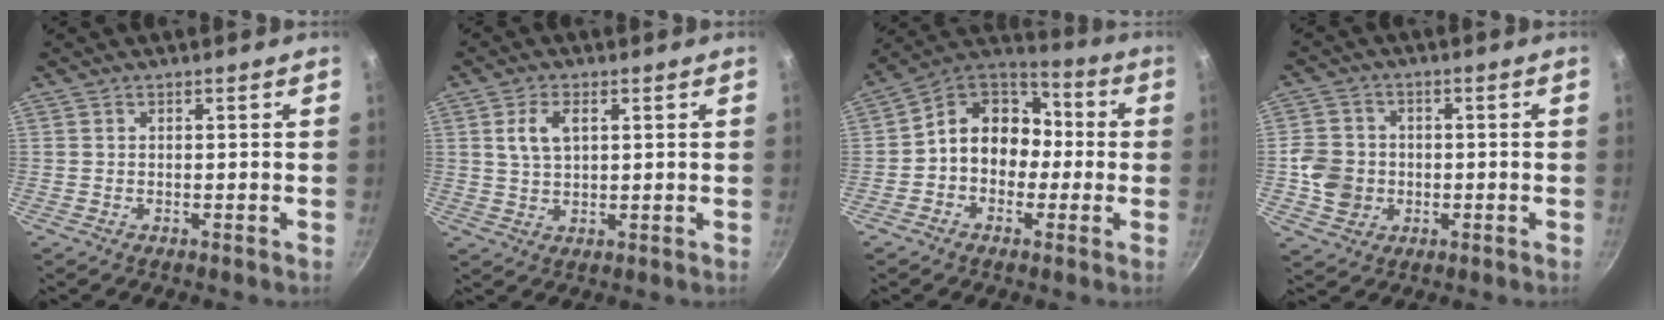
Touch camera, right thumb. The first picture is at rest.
{"total": 5.3, "force": [1.7, 2.9, 4.1], "torque": [-0.078, -0.002, 0.035]}
{"total": 13.6, "force": [-0.9, 10.6, 8.5], "torque": [-0.092, 0.046, -0.032]}
{"total": 7.5, "force": [-1.0, 6.7, 3.3], "torque": [-0.040, 0.010, -0.016]}